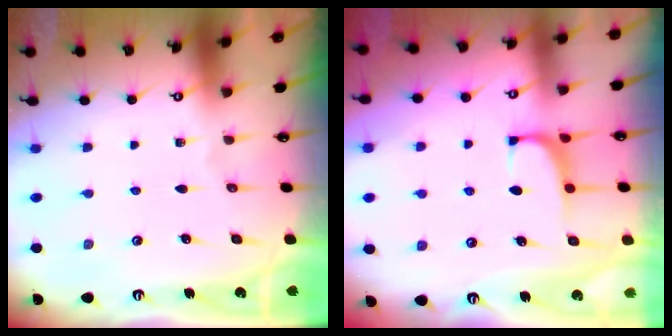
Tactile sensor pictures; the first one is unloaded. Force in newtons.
{"total": 1.4, "press": 1.3, "slide": 0.7}